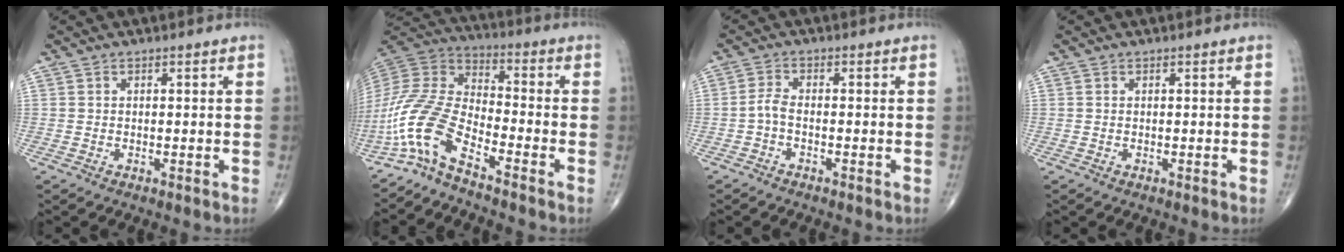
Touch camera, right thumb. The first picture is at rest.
{"total": 13.2, "force": [-8.2, 4.0, 9.6], "torque": [-0.217, 0.064, -0.172]}
{"total": 2.2, "force": [-1.0, 0.8, 1.8], "torque": [-0.040, 0.006, -0.025]}
{"total": 0.0}